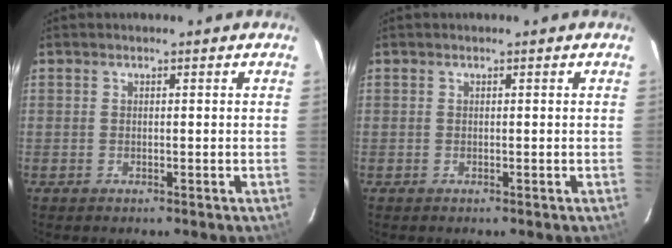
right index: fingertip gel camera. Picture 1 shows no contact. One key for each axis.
{"total": 0.0}